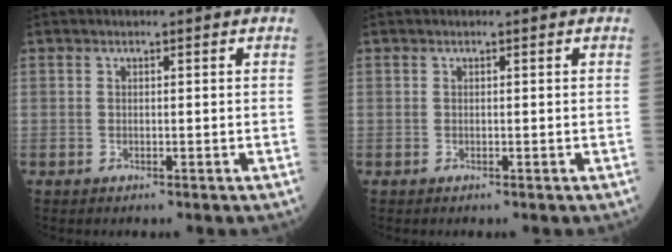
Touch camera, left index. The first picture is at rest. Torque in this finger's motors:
{"motor_torque": [0.00, 0.00, -0.01, 0.00]}